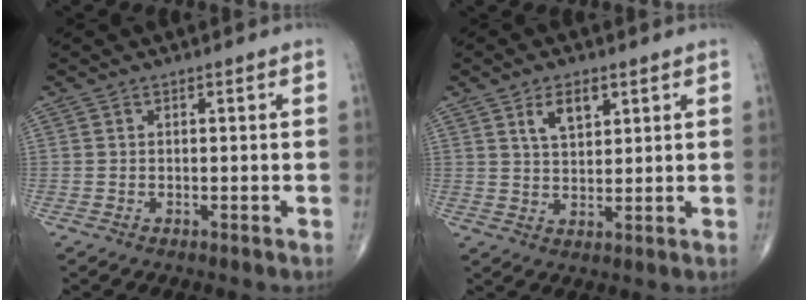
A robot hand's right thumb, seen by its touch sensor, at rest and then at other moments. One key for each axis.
{"total": 5.7, "fx": 2.8, "fy": 2.9, "fz": 4.0, "tx": -0.056, "ty": -0.016, "tz": 0.052}